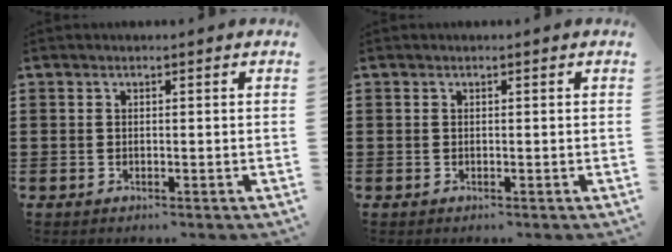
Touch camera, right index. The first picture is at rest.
{"total": 0.0}